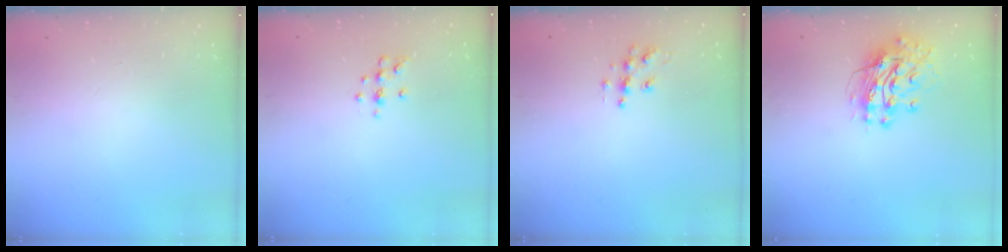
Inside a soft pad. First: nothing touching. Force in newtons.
{"total": 6.5, "press": 6.4, "slide": 1.2}
{"total": 6.1, "press": 6.1, "slide": 0.3}
{"total": 12.8, "press": 12.7, "slide": 1.1}